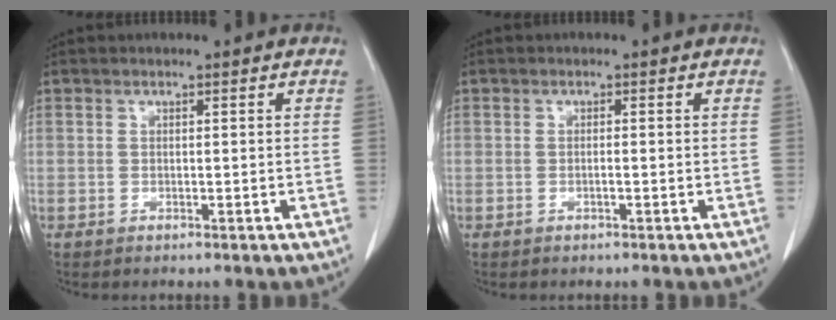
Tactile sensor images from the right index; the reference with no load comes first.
{"total": 0.6, "force": [-0.2, 0.0, 0.6], "torque": [-0.010, 0.001, -0.003]}